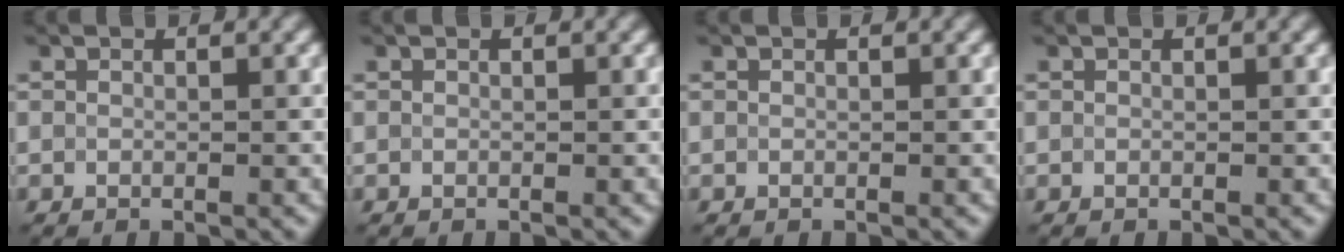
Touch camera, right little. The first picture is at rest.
{"total": 0.0}
{"total": 0.0}
{"total": 0.0}